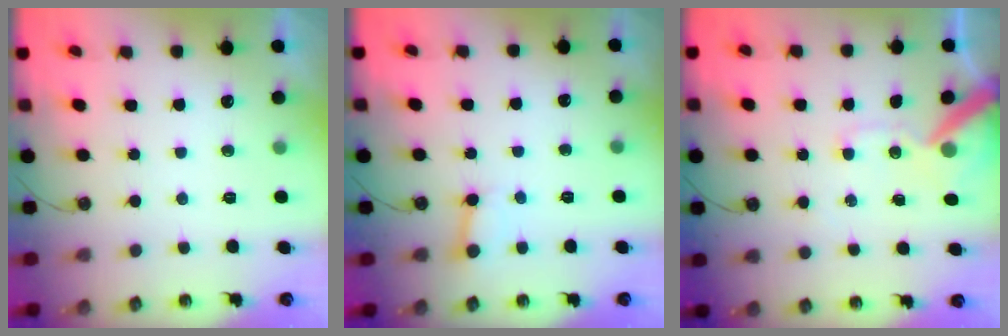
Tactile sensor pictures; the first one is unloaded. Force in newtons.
{"total": 2.7, "press": 2.7, "slide": 0.3}
{"total": 11.6, "press": 11.5, "slide": 1.5}